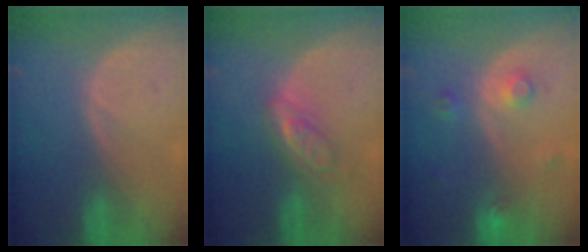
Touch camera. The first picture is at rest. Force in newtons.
{"total": 5.4, "press": 4.7, "slide": 2.8}
{"total": 3.4, "press": 3.0, "slide": 1.6}